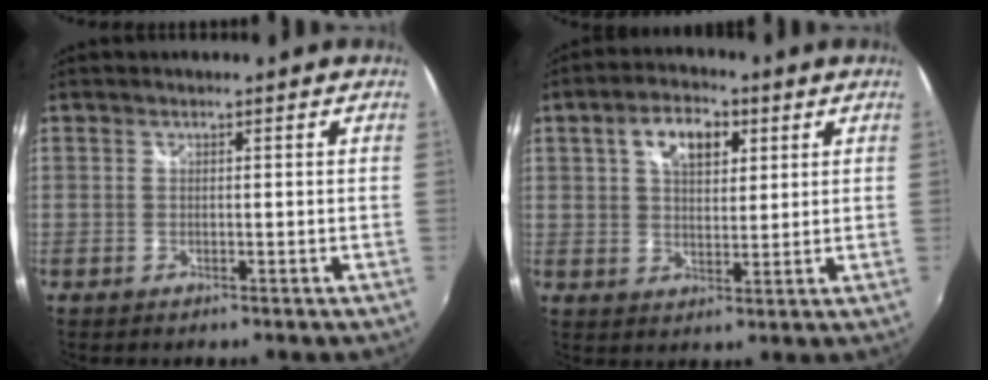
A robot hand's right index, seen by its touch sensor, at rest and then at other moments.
{"total": 8.1, "force": [3.3, 4.6, 5.8], "torque": [-0.097, 0.021, 0.055]}